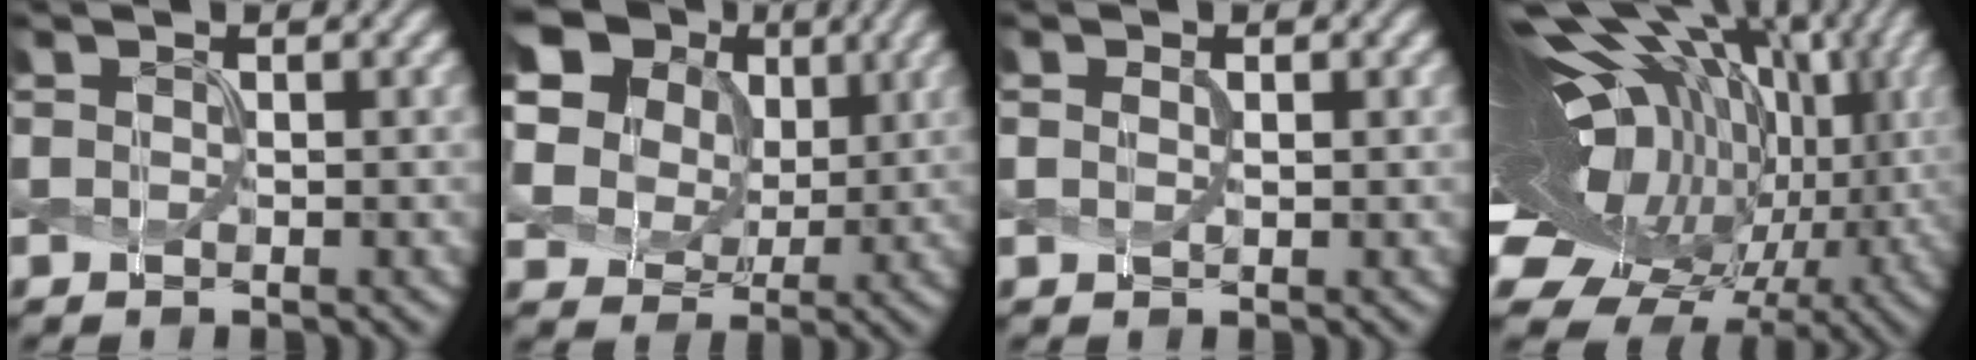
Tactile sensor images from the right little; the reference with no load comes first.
{"total": 13.6, "force": [4.6, 10.9, 6.6], "torque": [-0.164, 0.030, 0.095]}
{"total": 0.8, "force": [0.0, 0.3, 0.7], "torque": [-0.013, -0.004, 0.004]}
{"total": 20.0, "force": [2.1, 12.1, 15.8], "torque": [-0.256, 0.012, 0.058]}